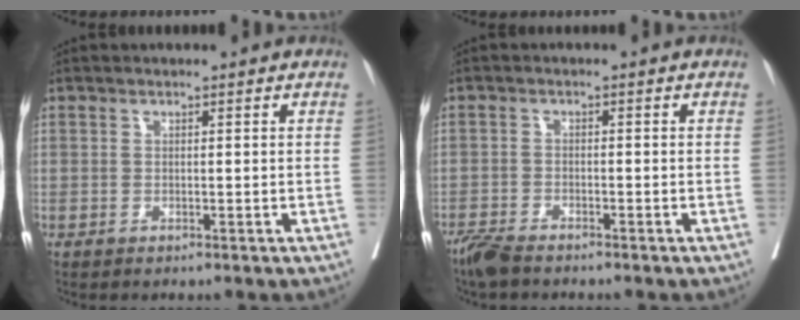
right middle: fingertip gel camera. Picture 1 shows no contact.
{"total": 3.4, "force": [-2.9, 0.5, 1.6], "torque": [-0.032, -0.008, -0.056]}